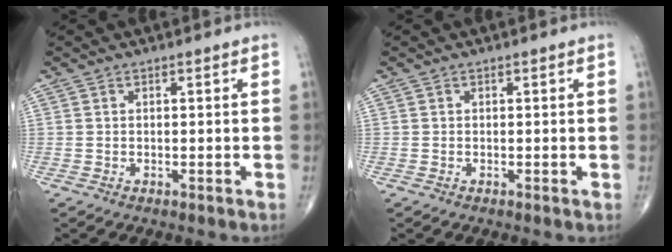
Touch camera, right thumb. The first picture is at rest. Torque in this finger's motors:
{"motor_torque": [-0.23, 0.32, -0.17, 0.03, 0.01]}